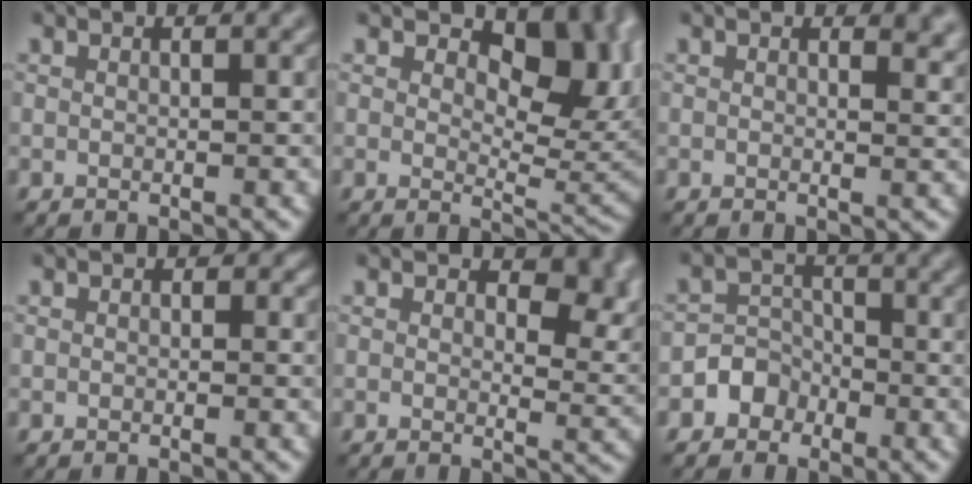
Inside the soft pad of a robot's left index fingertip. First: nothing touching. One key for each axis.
{"total": 9.5, "fx": 3.2, "fy": 5.3, "fz": 7.2, "tx": -0.097, "ty": -0.009, "tz": 0.052}
{"total": 2.3, "fx": 1.7, "fy": 1.0, "fz": 1.2, "tx": -0.016, "ty": -0.002, "tz": 0.023}
{"total": 0.6, "fx": -0.1, "fy": 0.5, "fz": 0.2, "tx": -0.001, "ty": 0.001, "tz": -0.001}
{"total": 5.4, "fx": 2.1, "fy": 3.0, "fz": 3.9, "tx": -0.050, "ty": -0.007, "tz": 0.030}
{"total": 2.7, "fx": -1.7, "fy": 2.0, "fz": 0.0, "tx": 0.022, "ty": 0.013, "tz": -0.040}